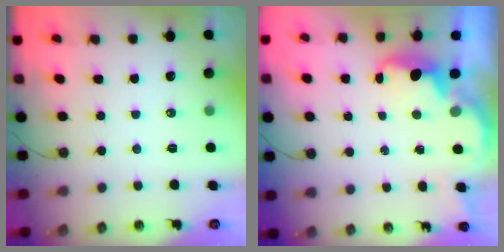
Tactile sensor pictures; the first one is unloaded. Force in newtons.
{"total": 2.8, "press": 2.8, "slide": 0.6}